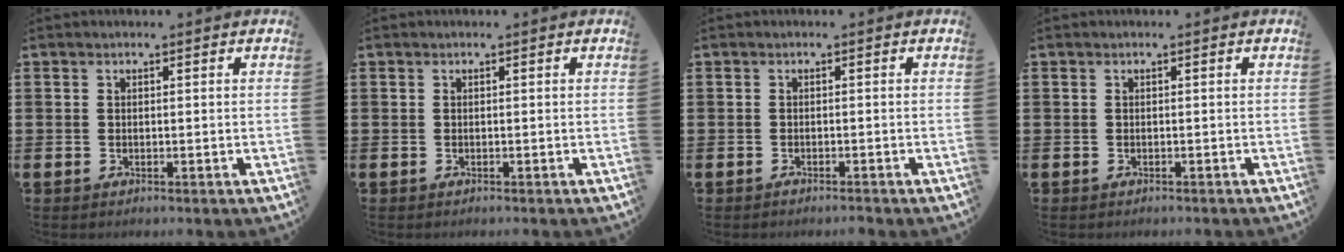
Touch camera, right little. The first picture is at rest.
{"total": 0.0}
{"total": 0.5, "force": [-0.5, 0.0, 0.0], "torque": [-0.002, -0.001, -0.010]}
{"total": 0.0}